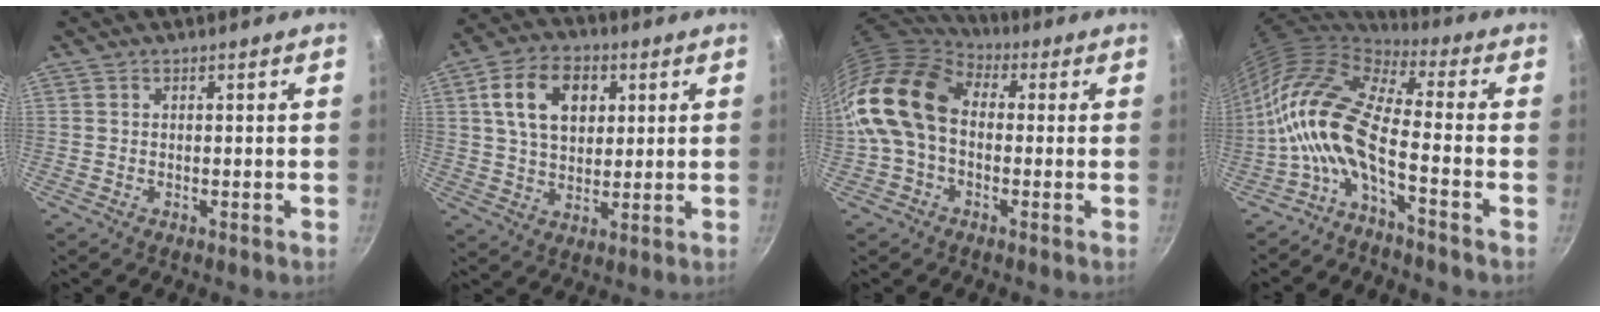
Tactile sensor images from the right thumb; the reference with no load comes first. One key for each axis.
{"total": 12.7, "fx": 3.7, "fy": 8.6, "fz": 8.5, "tx": -0.125, "ty": 0.004, "tz": 0.058}
{"total": 16.9, "fx": 0.3, "fy": 11.7, "fz": 12.1, "tx": -0.220, "ty": 0.033, "tz": -0.012}
{"total": 13.3, "fx": -3.9, "fy": 4.4, "fz": 12.0, "tx": -0.237, "ty": 0.046, "tz": -0.094}